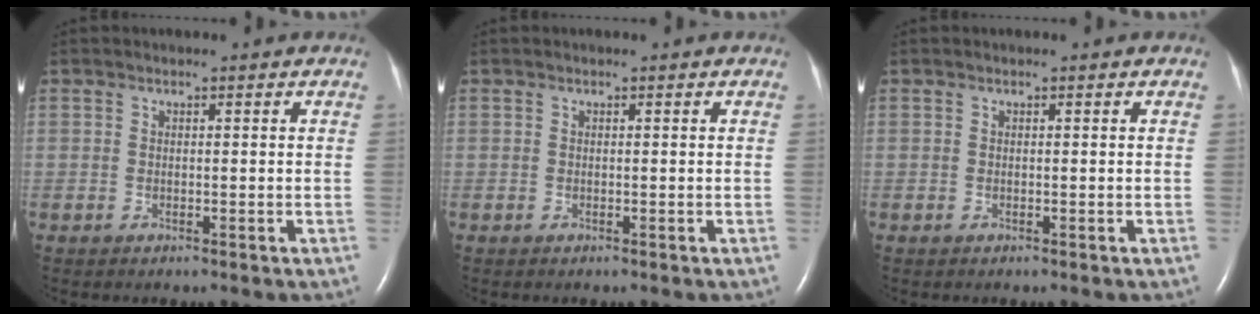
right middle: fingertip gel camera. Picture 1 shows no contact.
{"total": 0.0}
{"total": 0.0}